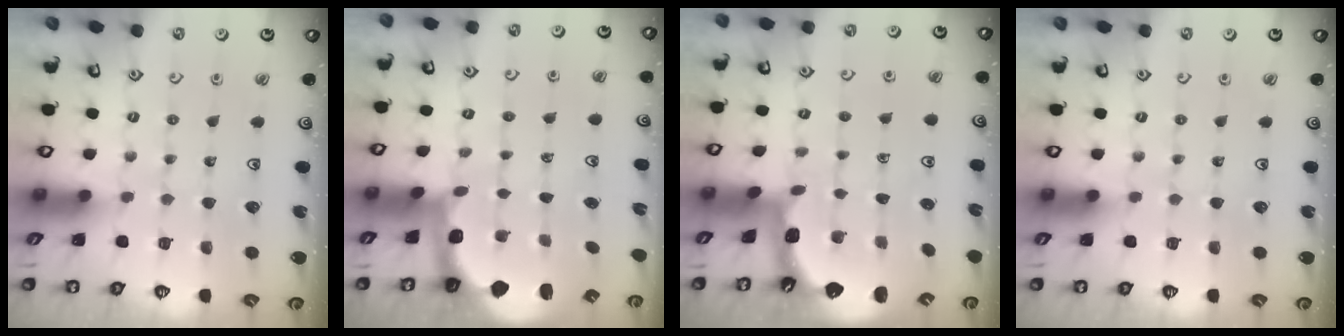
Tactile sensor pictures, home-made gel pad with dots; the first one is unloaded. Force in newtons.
{"total": 1.6, "press": 1.2, "slide": 1.1}
{"total": 1.2, "press": 1.2, "slide": 0.1}
{"total": 0.0}